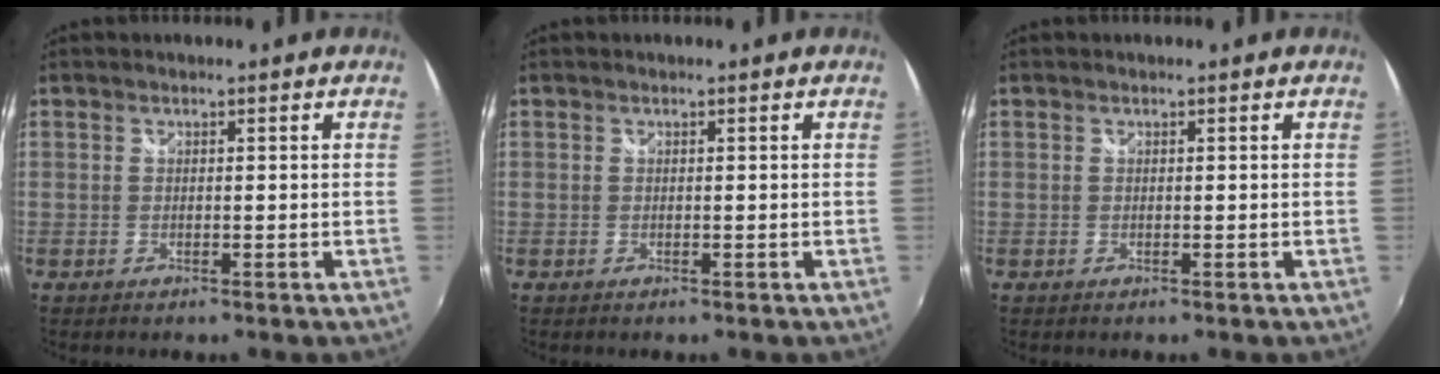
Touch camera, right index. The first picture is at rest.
{"total": 0.0}
{"total": 0.0}